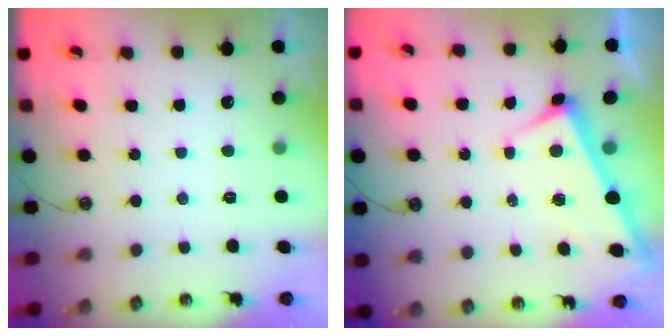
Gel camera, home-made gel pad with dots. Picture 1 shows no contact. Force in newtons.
{"total": 3.0, "press": 3.0, "slide": 0.0}